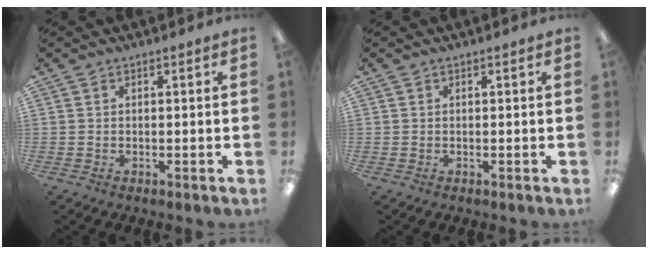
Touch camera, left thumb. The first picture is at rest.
{"total": 0.0}